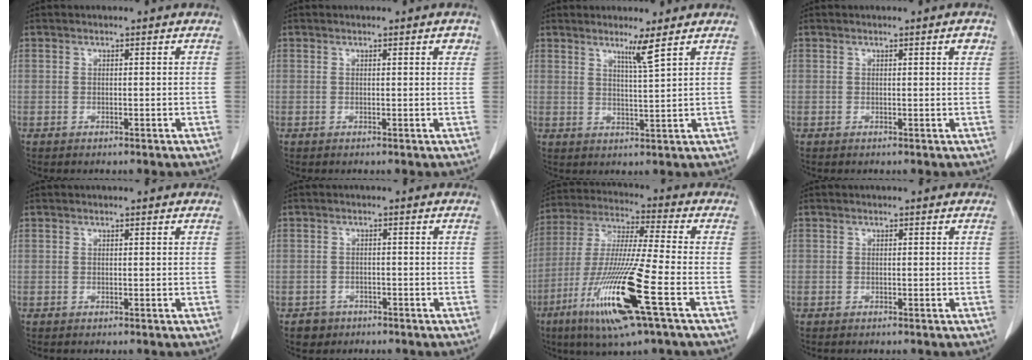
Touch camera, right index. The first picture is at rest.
{"total": 1.2, "force": [0.6, 0.3, 0.9], "torque": [-0.008, 0.001, 0.005]}
{"total": 3.2, "force": [2.2, -1.1, 2.1], "torque": [-0.037, -0.015, 0.042]}
{"total": 1.4, "force": [0.7, 0.1, 1.2], "torque": [-0.014, 0.000, 0.007]}
{"total": 0.0}
{"total": 2.5, "force": [-1.5, 2.1, 0.0], "torque": [0.000, 0.010, -0.023]}
{"total": 17.3, "force": [-7.1, 0.0, 15.8], "torque": [-0.337, -0.032, -0.136]}
{"total": 0.0}